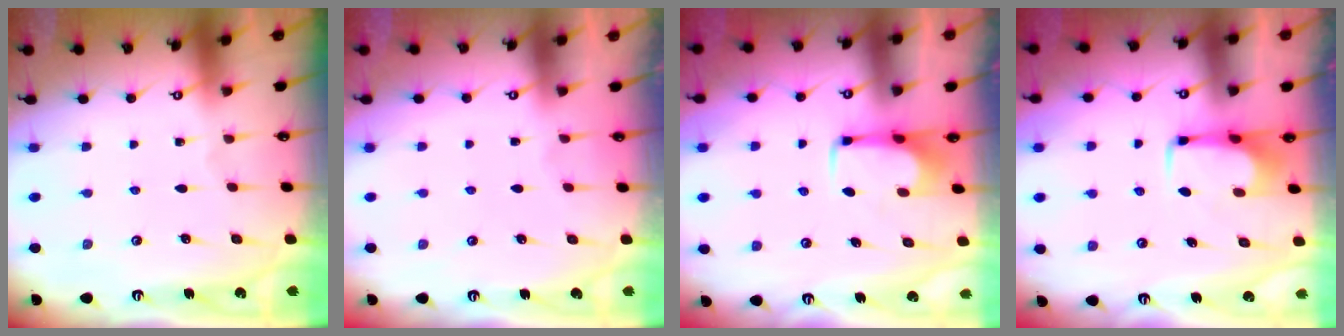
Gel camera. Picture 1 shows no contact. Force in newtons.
{"total": 1.5, "press": 1.4, "slide": 0.7}
{"total": 1.7, "press": 1.7, "slide": 0.4}
{"total": 1.6, "press": 1.5, "slide": 0.5}